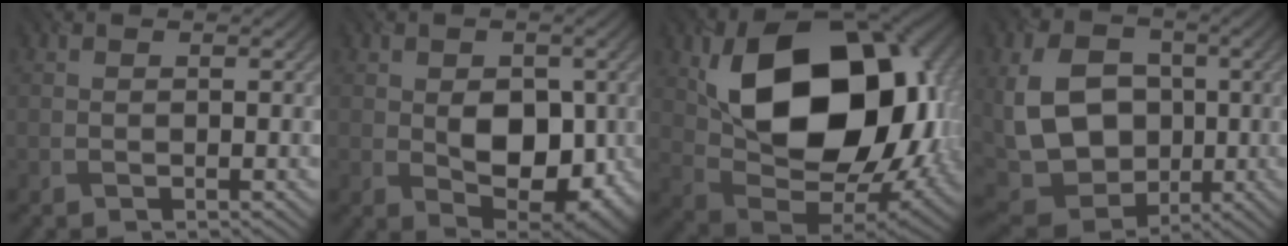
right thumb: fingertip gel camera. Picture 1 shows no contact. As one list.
[{"total": 8.3, "force": [-0.4, 5.4, 6.2], "torque": [-0.099, -0.011, -0.002]}, {"total": 18.9, "force": [3.5, 12.5, 13.8], "torque": [-0.239, -0.015, 0.081]}, {"total": 12.9, "force": [0.0, 9.7, 8.5], "torque": [-0.191, -0.013, 0.001]}]